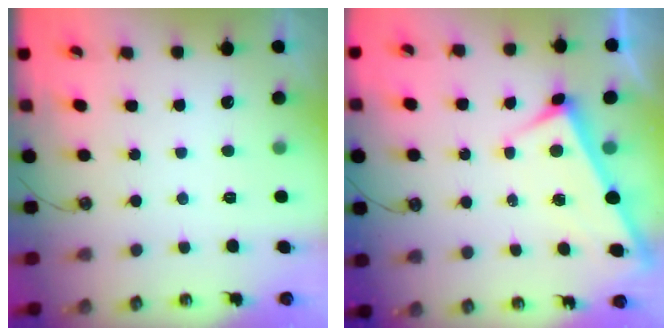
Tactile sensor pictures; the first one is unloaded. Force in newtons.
{"total": 3.3, "press": 3.3, "slide": 0.0}